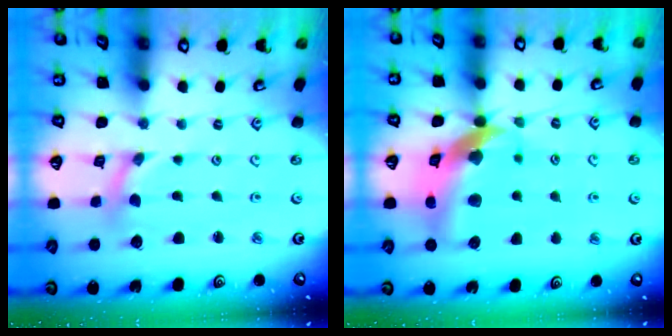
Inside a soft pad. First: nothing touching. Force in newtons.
{"total": 16.6, "press": 16.5, "slide": 2.2}